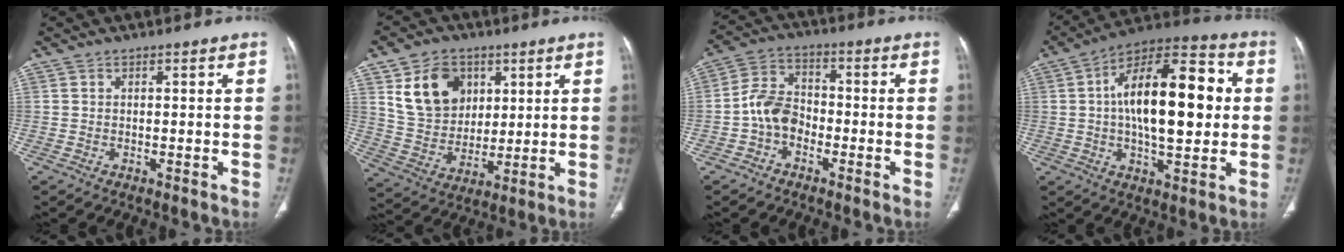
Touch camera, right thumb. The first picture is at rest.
{"total": 13.6, "force": [5.5, 10.4, 7.0], "torque": [-0.087, -0.018, 0.113]}
{"total": 6.1, "force": [-2.3, 4.6, 3.1], "torque": [-0.044, 0.028, -0.056]}
{"total": 21.2, "force": [2.0, 9.5, 18.9], "torque": [-0.277, 0.027, 0.023]}